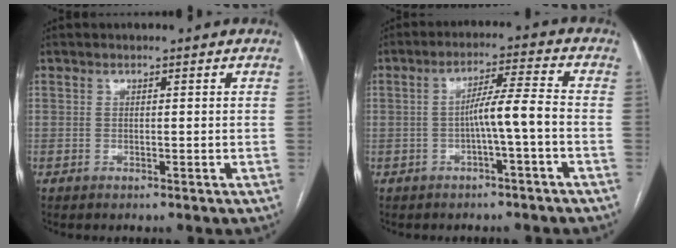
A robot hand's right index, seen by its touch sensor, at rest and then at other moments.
{"total": 5.7, "force": [-1.6, -0.6, 5.4], "torque": [-0.090, 0.017, -0.025]}